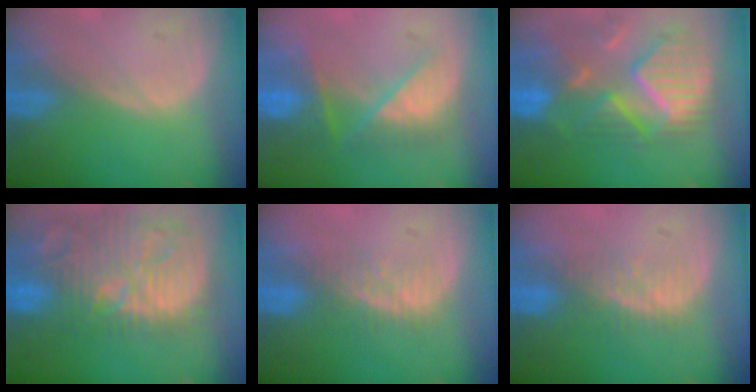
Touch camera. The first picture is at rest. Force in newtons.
{"total": 7.5, "press": 7.3, "slide": 2.0}
{"total": 11.6, "press": 10.2, "slide": 5.5}
{"total": 14.8, "press": 12.8, "slide": 7.3}
{"total": 4.1, "press": 3.7, "slide": 1.8}
{"total": 4.1, "press": 3.7, "slide": 1.8}